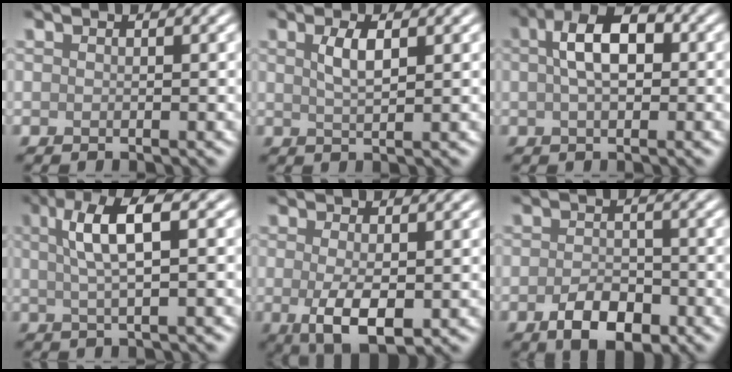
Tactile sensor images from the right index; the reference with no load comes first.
{"total": 2.3, "force": [0.8, 0.7, 2.0], "torque": [-0.039, 0.003, 0.017]}
{"total": 5.4, "force": [0.6, 2.9, 4.5], "torque": [-0.076, 0.013, 0.006]}
{"total": 5.4, "force": [1.4, 1.6, 5.0], "torque": [-0.084, 0.010, 0.023]}
{"total": 4.3, "force": [-0.5, 1.8, 3.9], "torque": [-0.078, -0.010, -0.007]}
{"total": 4.2, "force": [-2.0, 2.3, 2.8], "torque": [-0.046, -0.002, -0.037]}